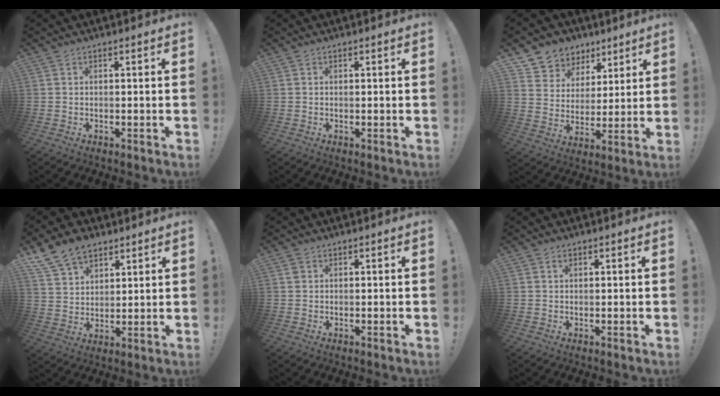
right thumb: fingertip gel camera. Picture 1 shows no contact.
{"total": 0.0}
{"total": 8.5, "force": [4.8, 6.9, 1.5], "torque": [-0.018, -0.043, 0.098]}
{"total": 11.3, "force": [7.9, 7.0, 4.0], "torque": [-0.075, -0.042, 0.157]}
{"total": 1.2, "force": [0.6, 1.0, 0.3], "torque": [0.001, 0.000, 0.009]}
{"total": 0.7, "force": [0.5, 0.4, 0.4], "torque": [0.000, -0.002, 0.008]}